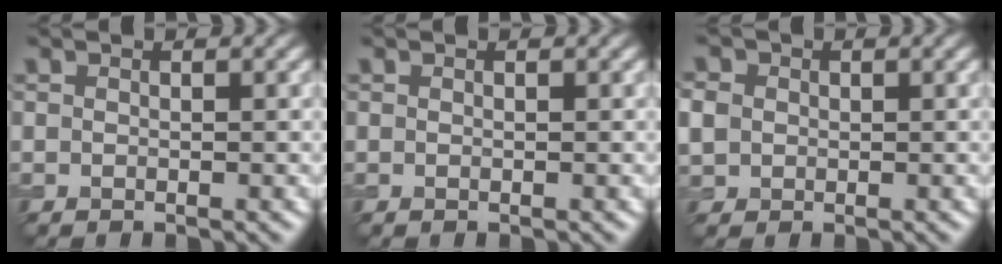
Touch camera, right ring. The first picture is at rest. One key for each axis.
{"total": 0.0}
{"total": 2.4, "fx": 0.2, "fy": 2.2, "fz": 0.9, "tx": -0.031, "ty": 0.007, "tz": 0.001}